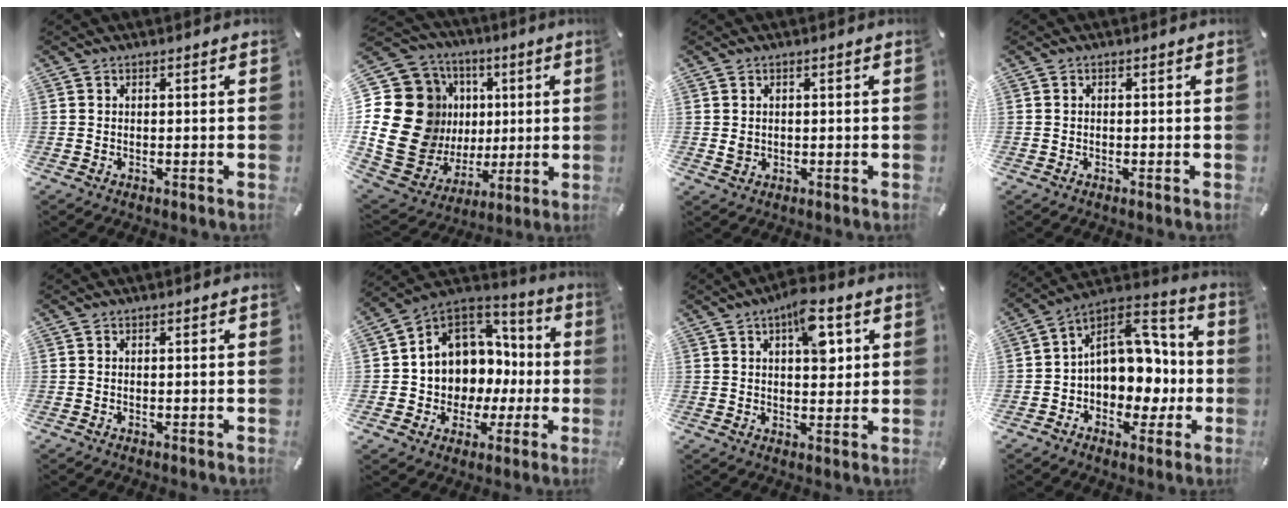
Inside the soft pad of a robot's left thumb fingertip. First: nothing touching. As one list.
[{"total": 26.6, "force": [3.2, 22.2, 14.2], "torque": [-0.291, -0.043, 0.104]}, {"total": 1.7, "force": [0.1, 1.6, 0.6], "torque": [-0.006, 0.001, -0.001]}, {"total": 0.6, "force": [-0.2, 0.5, 0.3], "torque": [-0.005, 0.003, -0.004]}, {"total": 0.0}, {"total": 9.5, "force": [1.5, 9.2, 2.0], "torque": [-0.047, -0.040, 0.037]}, {"total": 9.7, "force": [3.8, 4.8, 7.5], "torque": [-0.087, -0.017, 0.056]}, {"total": 14.6, "force": [0.7, 12.0, 8.3], "torque": [-0.089, -0.010, 0.021]}]